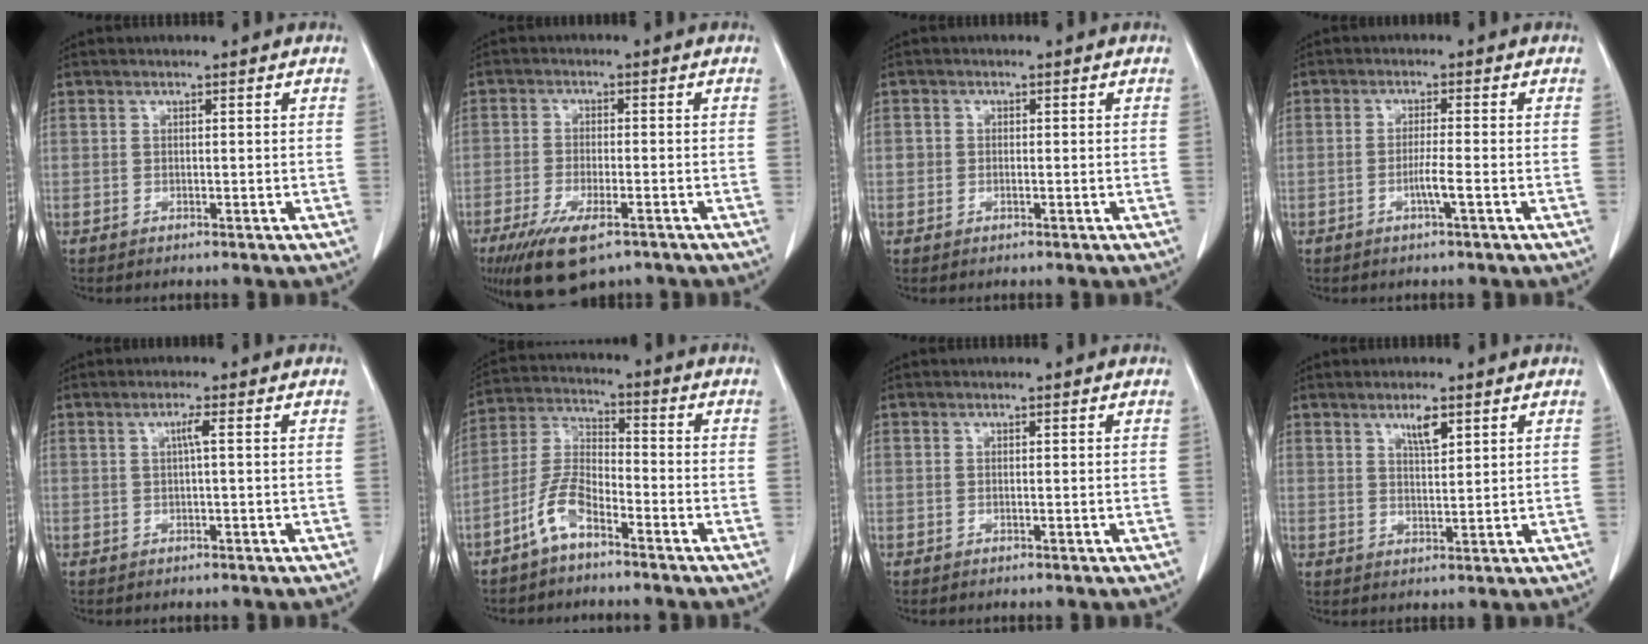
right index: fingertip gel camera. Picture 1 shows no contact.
{"total": 10.0, "force": [-6.4, 3.1, 7.0], "torque": [-0.120, -0.018, -0.100]}
{"total": 1.4, "force": [-0.1, 1.1, 0.8], "torque": [-0.016, 0.004, -0.001]}
{"total": 2.6, "force": [-1.0, -0.4, 2.3], "torque": [-0.044, -0.002, -0.020]}
{"total": 1.6, "force": [0.2, -0.3, 1.5], "torque": [-0.029, 0.003, 0.005]}
{"total": 7.1, "force": [-4.6, 2.2, 5.0], "torque": [-0.117, 0.008, -0.096]}
{"total": 0.0}
{"total": 3.4, "force": [2.1, 0.7, 2.6], "torque": [-0.048, -0.002, 0.039]}